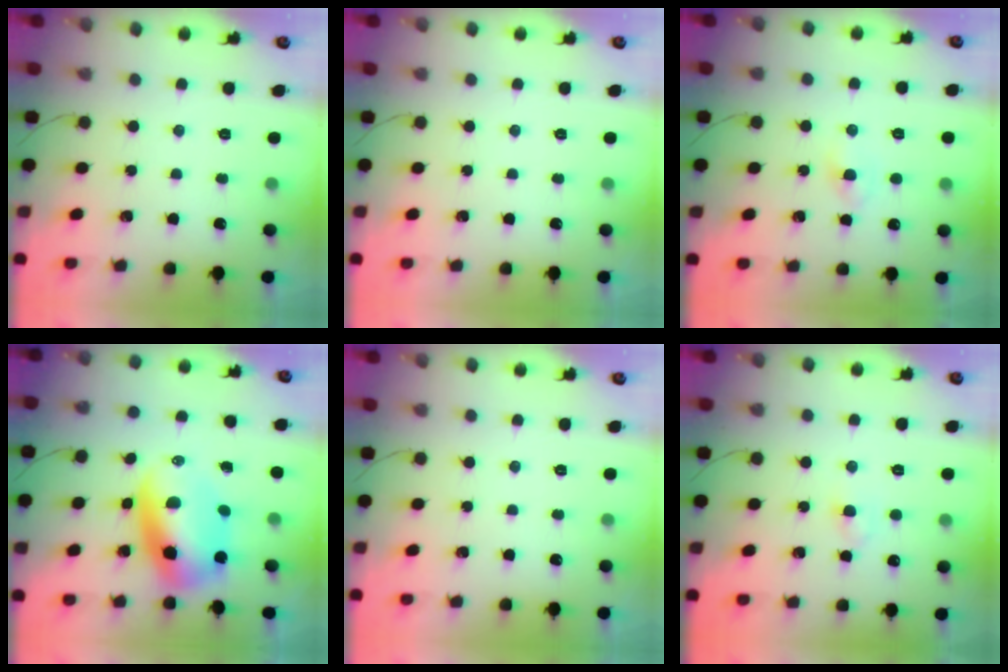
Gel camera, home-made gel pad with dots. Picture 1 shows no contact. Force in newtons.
{"total": 0.0}
{"total": 1.3, "press": 1.0, "slide": 0.8}
{"total": 10.5, "press": 10.2, "slide": 2.5}
{"total": 0.0}
{"total": 2.7, "press": 2.6, "slide": 1.0}